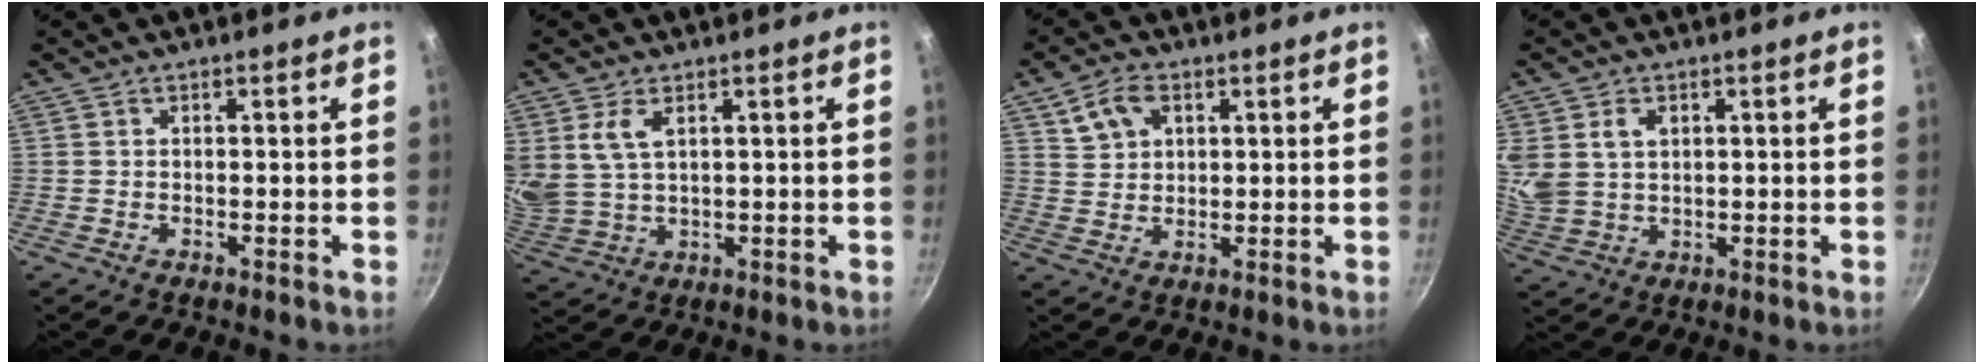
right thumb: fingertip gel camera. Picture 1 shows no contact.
{"total": 6.7, "force": [2.8, 3.6, 4.9], "torque": [-0.095, -0.017, 0.067]}
{"total": 6.1, "force": [2.8, 4.2, 3.5], "torque": [-0.051, -0.001, 0.051]}
{"total": 7.9, "force": [2.7, 5.6, 4.8], "torque": [-0.087, -0.012, 0.059]}